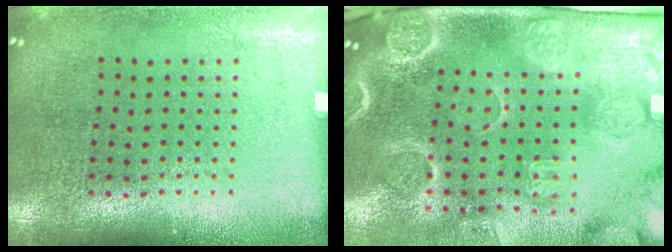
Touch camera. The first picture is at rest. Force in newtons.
{"total": 4.3, "press": 3.4, "slide": 2.6}